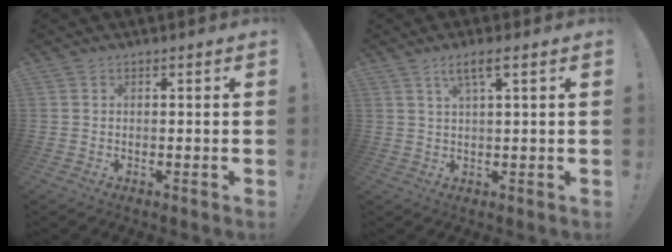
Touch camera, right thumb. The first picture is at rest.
{"total": 4.5, "force": [2.2, 0.6, 3.9], "torque": [-0.065, -0.005, 0.032]}